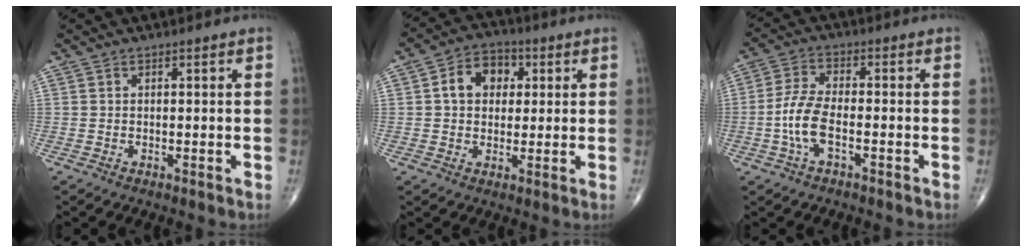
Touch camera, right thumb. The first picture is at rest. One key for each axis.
{"total": 8.3, "fx": 1.7, "fy": 6.3, "fz": 5.1, "tx": -0.057, "ty": 0.014, "tz": 0.020}
{"total": 7.0, "fx": -2.2, "fy": 2.9, "fz": 6.0, "tx": -0.136, "ty": 0.021, "tz": -0.045}